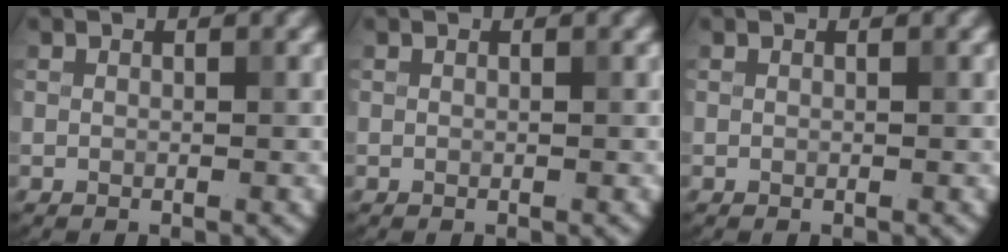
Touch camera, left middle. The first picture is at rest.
{"total": 0.0}
{"total": 0.0}